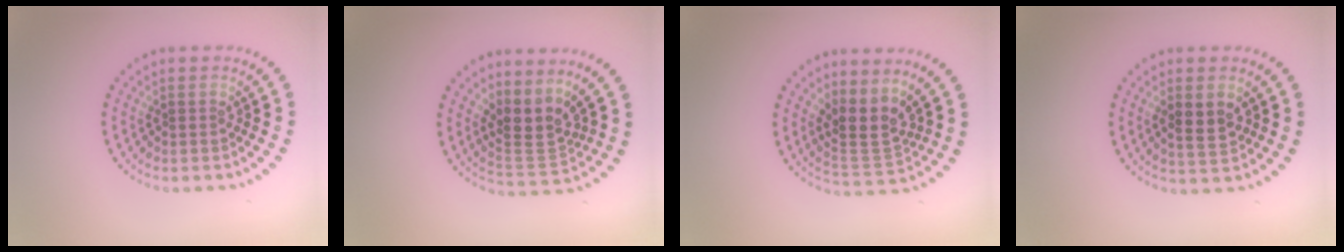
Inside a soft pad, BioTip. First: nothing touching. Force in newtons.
{"total": 3.3, "press": 2.6, "slide": 2.0}
{"total": 3.4, "press": 2.5, "slide": 2.3}
{"total": 2.4, "press": 2.4, "slide": 0.3}